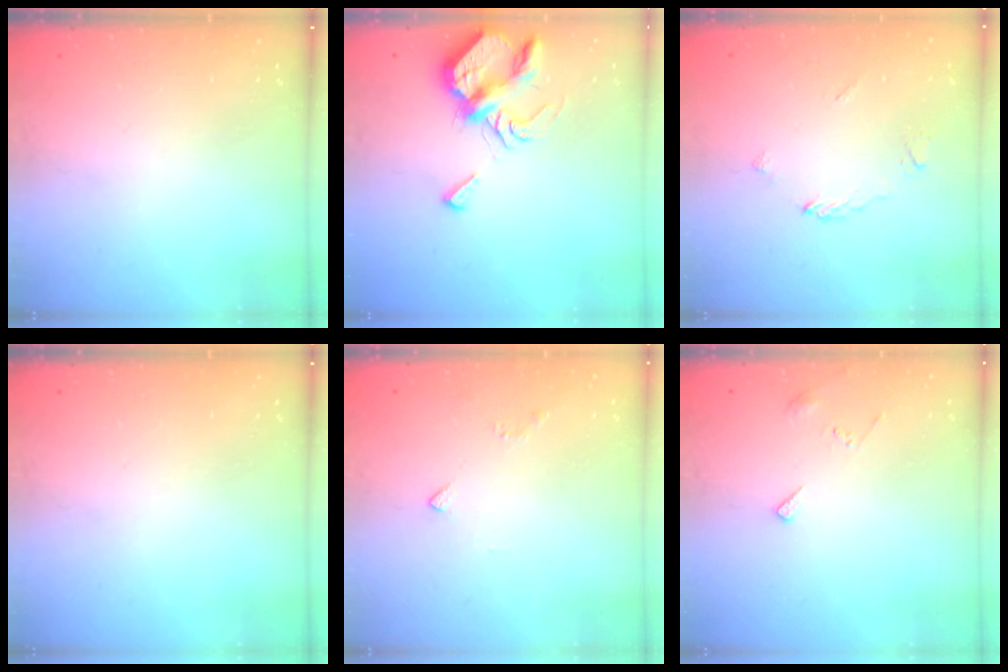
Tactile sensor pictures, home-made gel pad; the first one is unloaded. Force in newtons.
{"total": 7.5, "press": 7.5, "slide": 0.8}
{"total": 2.7, "press": 2.7, "slide": 0.2}
{"total": 0.0}
{"total": 2.4, "press": 2.3, "slide": 0.6}
{"total": 4.9, "press": 4.8, "slide": 0.6}